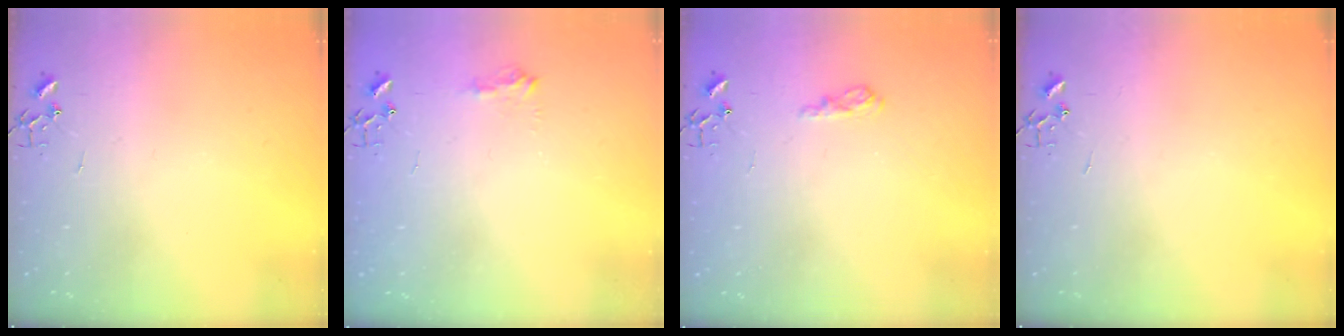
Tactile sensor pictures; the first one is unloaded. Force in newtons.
{"total": 8.4, "press": 8.4, "slide": 0.8}
{"total": 9.8, "press": 9.7, "slide": 1.0}
{"total": 0.0}